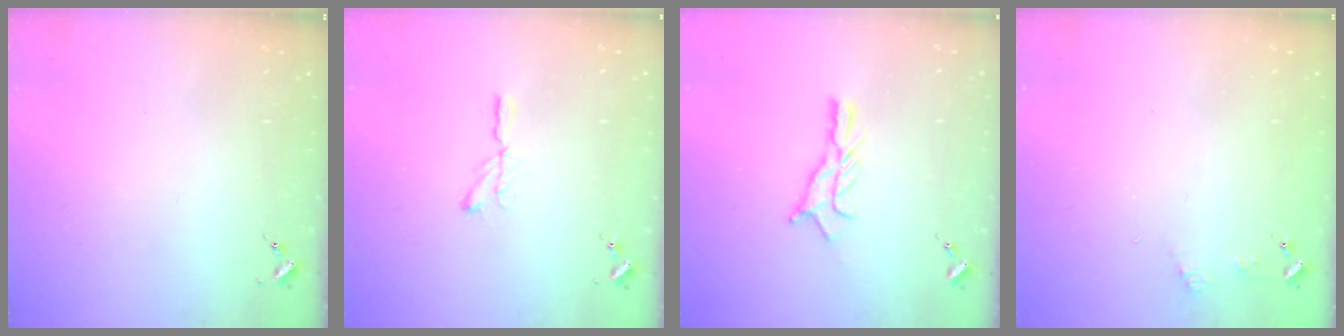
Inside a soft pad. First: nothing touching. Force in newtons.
{"total": 4.5, "press": 4.5, "slide": 0.5}
{"total": 10.4, "press": 10.3, "slide": 0.6}
{"total": 4.0, "press": 3.9, "slide": 0.4}